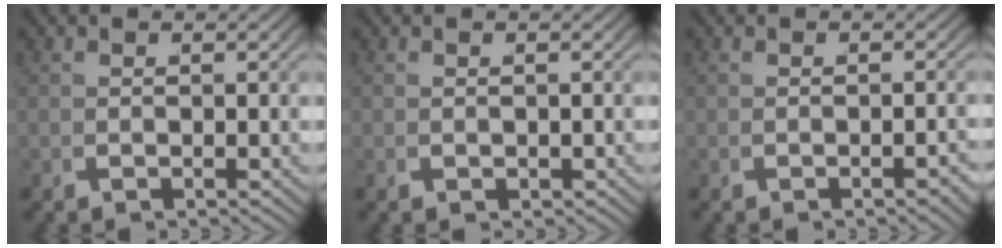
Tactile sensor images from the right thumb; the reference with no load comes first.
{"total": 0.6, "force": [-0.1, 0.5, 0.3], "torque": [-0.004, -0.004, 0.004]}
{"total": 1.1, "force": [-0.8, 0.1, 0.7], "torque": [-0.014, 0.003, -0.010]}